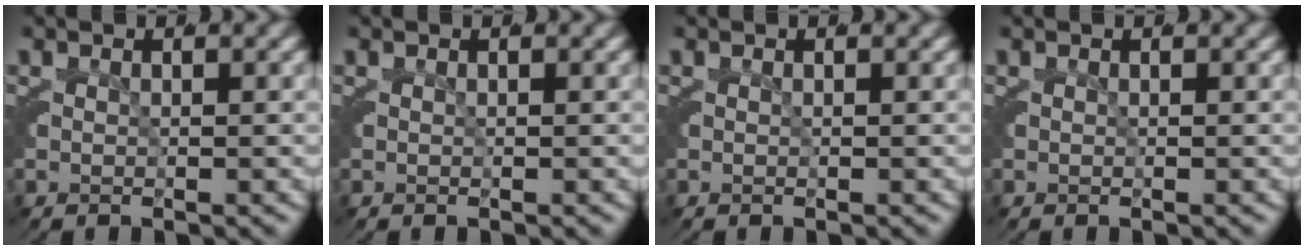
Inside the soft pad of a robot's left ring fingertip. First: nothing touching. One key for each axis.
{"total": 0.0}
{"total": 0.0}
{"total": 0.0}